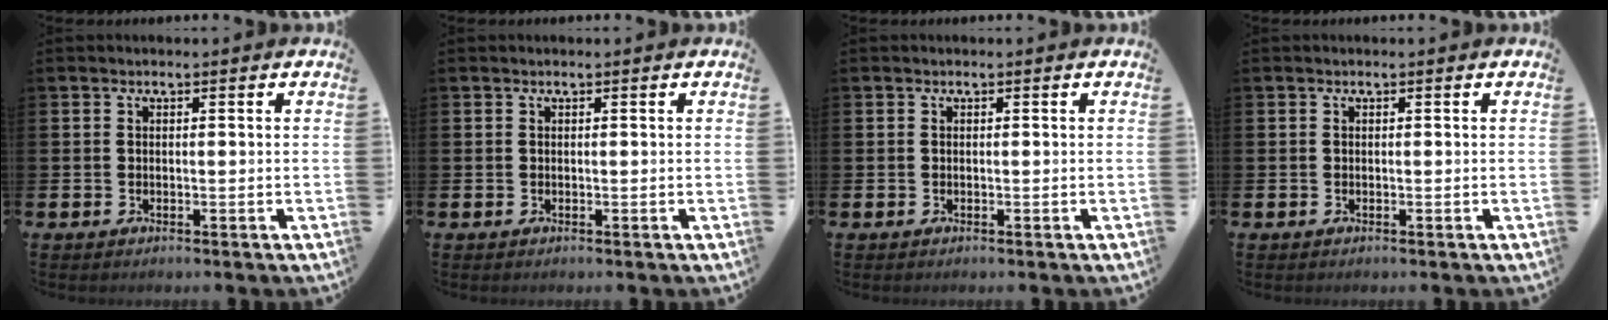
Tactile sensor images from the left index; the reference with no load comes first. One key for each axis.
{"total": 0.0}
{"total": 0.0}
{"total": 0.0}